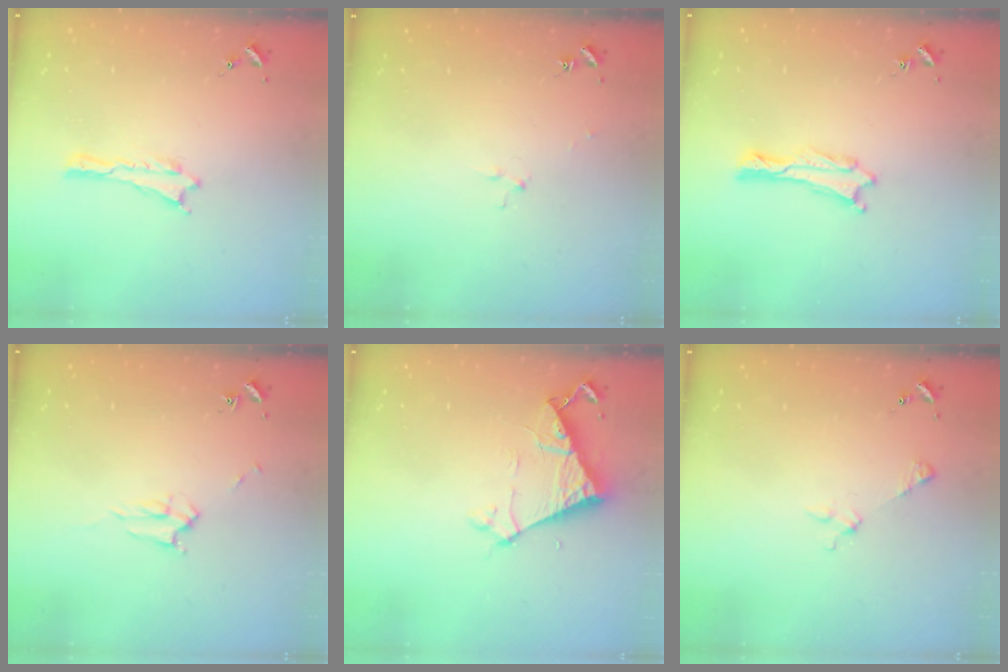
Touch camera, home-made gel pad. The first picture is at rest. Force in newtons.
{"total": 2.5, "press": 2.5, "slide": 0.3}
{"total": 0.0}
{"total": 2.3, "press": 2.3, "slide": 0.3}
{"total": 6.1, "press": 6.1, "slide": 0.4}
{"total": 2.9, "press": 2.9, "slide": 0.3}